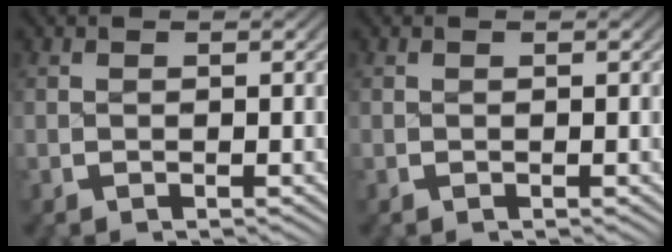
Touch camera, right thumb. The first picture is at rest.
{"total": 0.0}